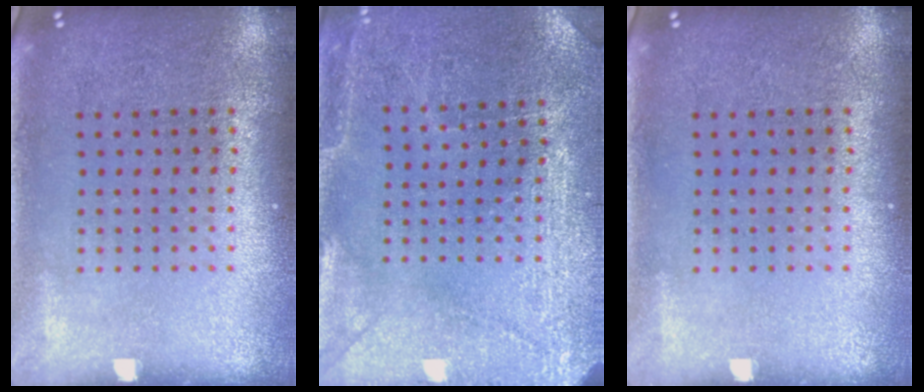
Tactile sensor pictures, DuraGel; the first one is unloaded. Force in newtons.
{"total": 2.9, "press": 2.8, "slide": 0.7}
{"total": 0.0}